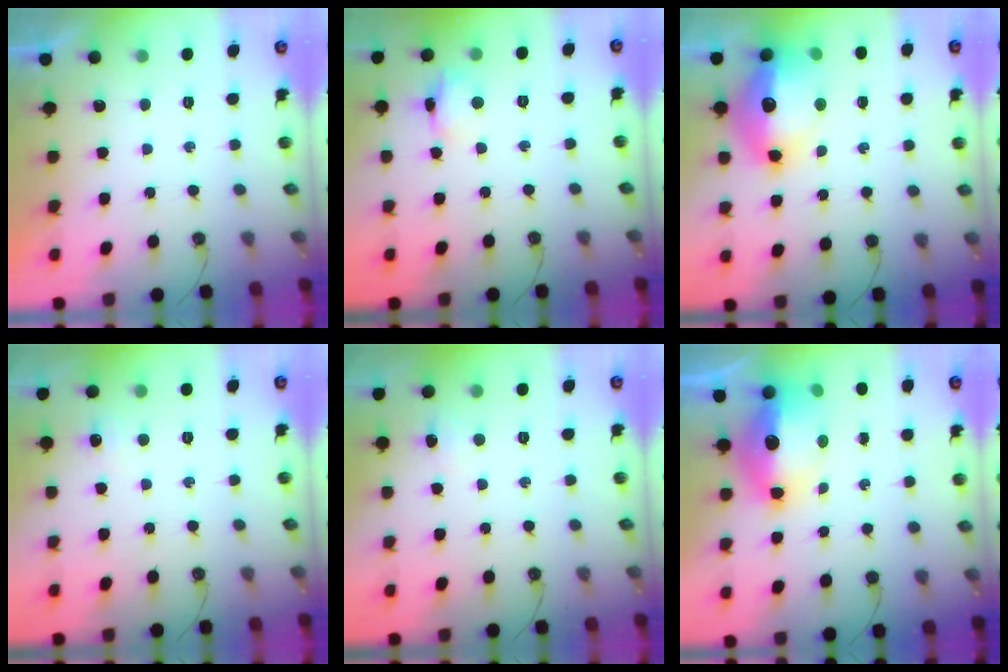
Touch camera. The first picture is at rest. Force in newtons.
{"total": 7.4, "press": 7.4, "slide": 0.6}
{"total": 17.8, "press": 17.7, "slide": 1.7}
{"total": 4.1, "press": 4.1, "slide": 0.6}
{"total": 5.7, "press": 4.7, "slide": 3.2}
{"total": 15.2, "press": 15.1, "slide": 1.8}